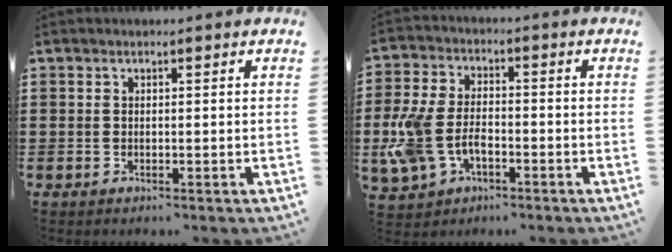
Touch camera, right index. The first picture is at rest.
{"total": 7.5, "force": [-2.5, 4.5, 5.5], "torque": [-0.153, -0.003, -0.057]}